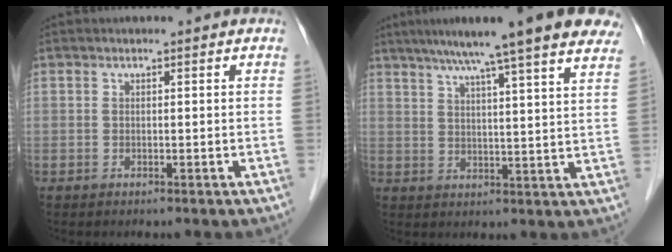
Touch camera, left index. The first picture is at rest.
{"total": 19.4, "force": [15.3, 0.9, 11.9], "torque": [-0.181, 0.027, 0.197]}